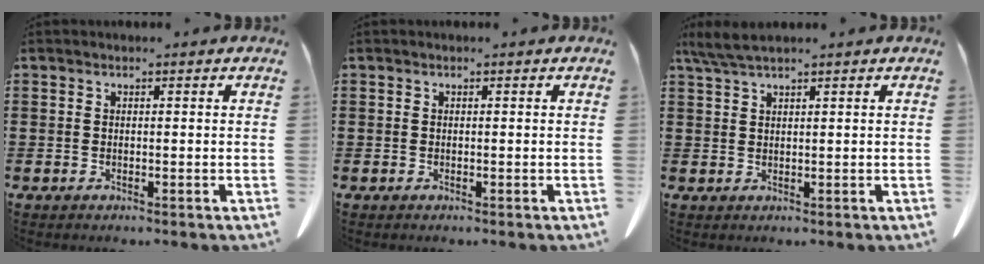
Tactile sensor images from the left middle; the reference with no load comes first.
{"total": 0.0}
{"total": 3.4, "force": [2.6, 0.2, 2.2], "torque": [-0.048, -0.001, 0.050]}